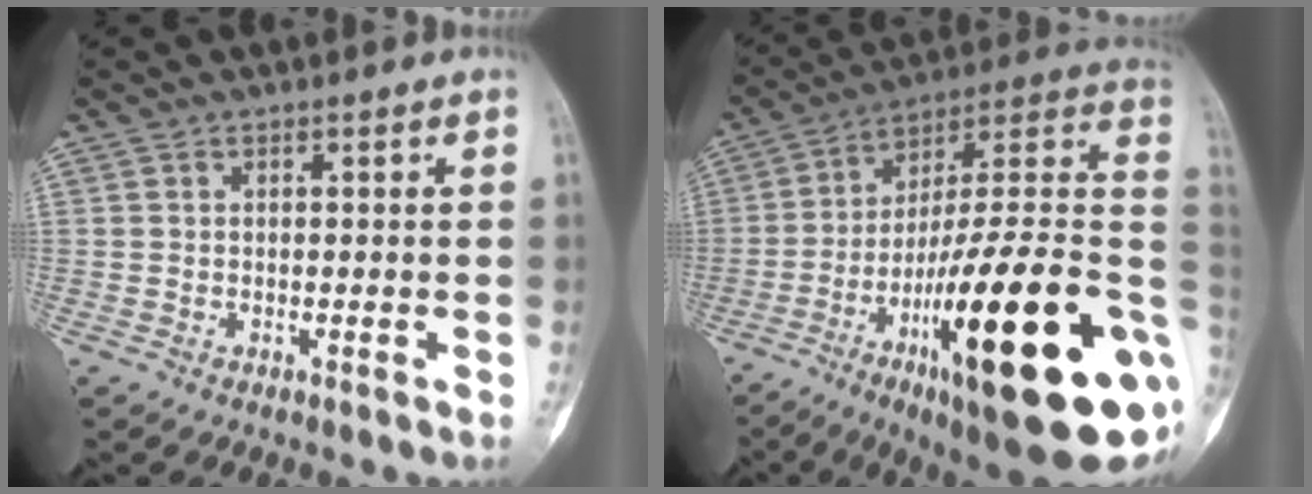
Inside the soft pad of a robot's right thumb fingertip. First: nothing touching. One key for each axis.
{"total": 34.4, "fx": -8.7, "fy": 7.4, "fz": 32.4, "tx": -0.406, "ty": 0.041, "tz": -0.141}